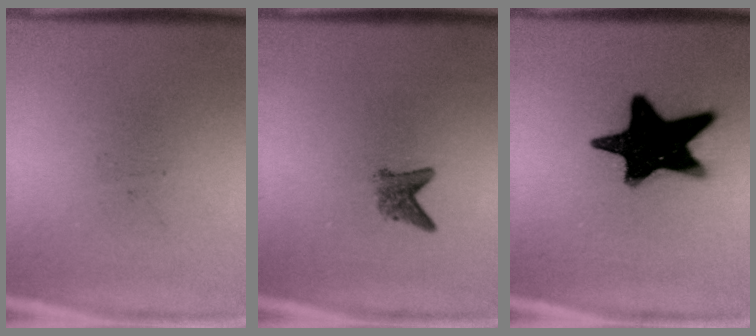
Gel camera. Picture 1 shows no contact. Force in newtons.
{"total": 2.1}
{"total": 19.4}